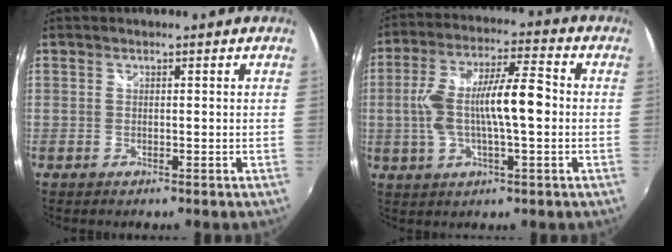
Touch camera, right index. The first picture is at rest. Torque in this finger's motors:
{"motor_torque": [0.48, 0.01, 0.43, 0.10]}